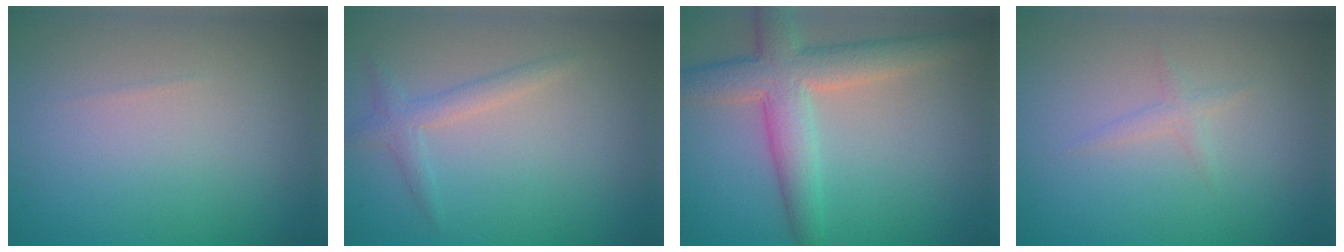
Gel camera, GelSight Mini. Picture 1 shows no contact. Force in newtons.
{"total": 1.9, "press": 1.9, "slide": 0.0}
{"total": 6.0, "press": 6.0, "slide": 0.3}
{"total": 0.5, "press": 0.5, "slide": 0.0}